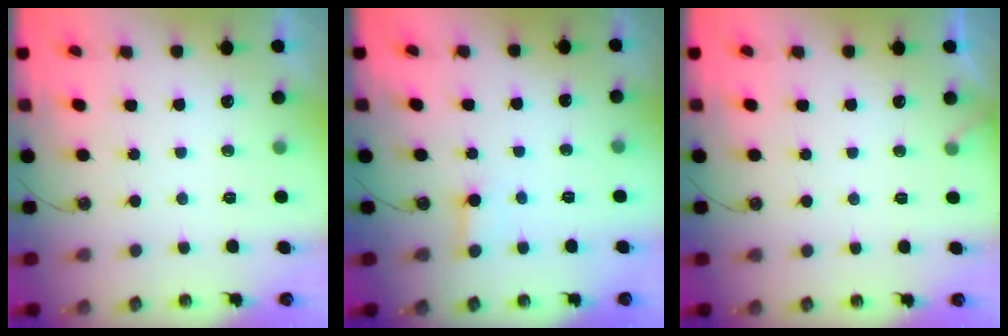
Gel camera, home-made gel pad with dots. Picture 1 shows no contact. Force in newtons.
{"total": 2.2, "press": 2.2, "slide": 0.1}
{"total": 2.4, "press": 2.4, "slide": 0.2}